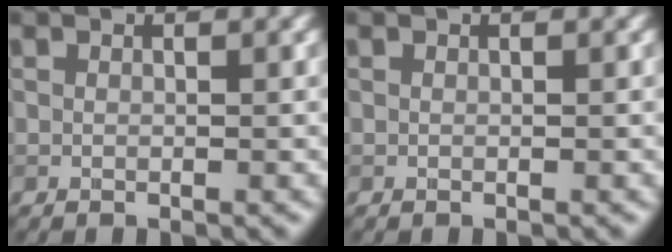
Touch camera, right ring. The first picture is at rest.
{"total": 0.0}